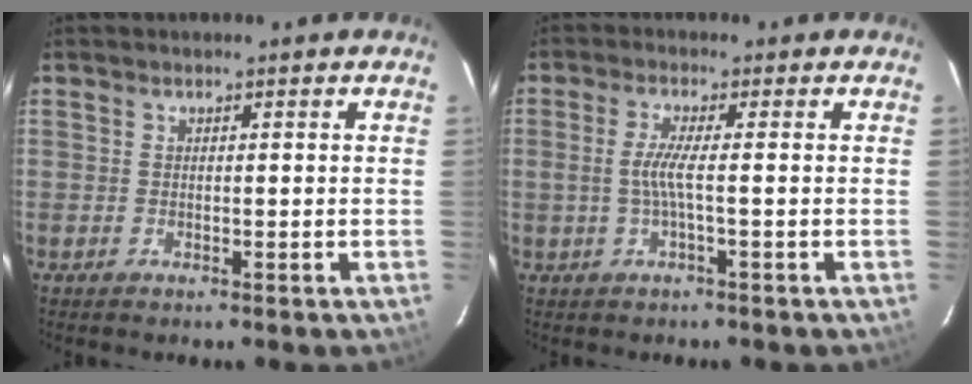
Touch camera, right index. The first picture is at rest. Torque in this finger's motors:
{"motor_torque": [-0.04, 0.04, 0.01, 0.04]}